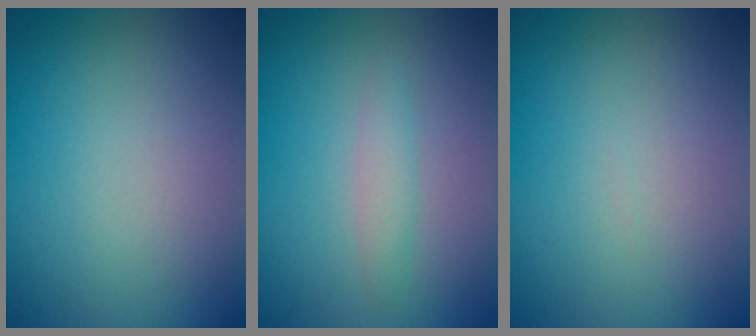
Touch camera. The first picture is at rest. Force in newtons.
{"total": 1.5, "press": 1.5, "slide": 0.0}
{"total": 0.0}